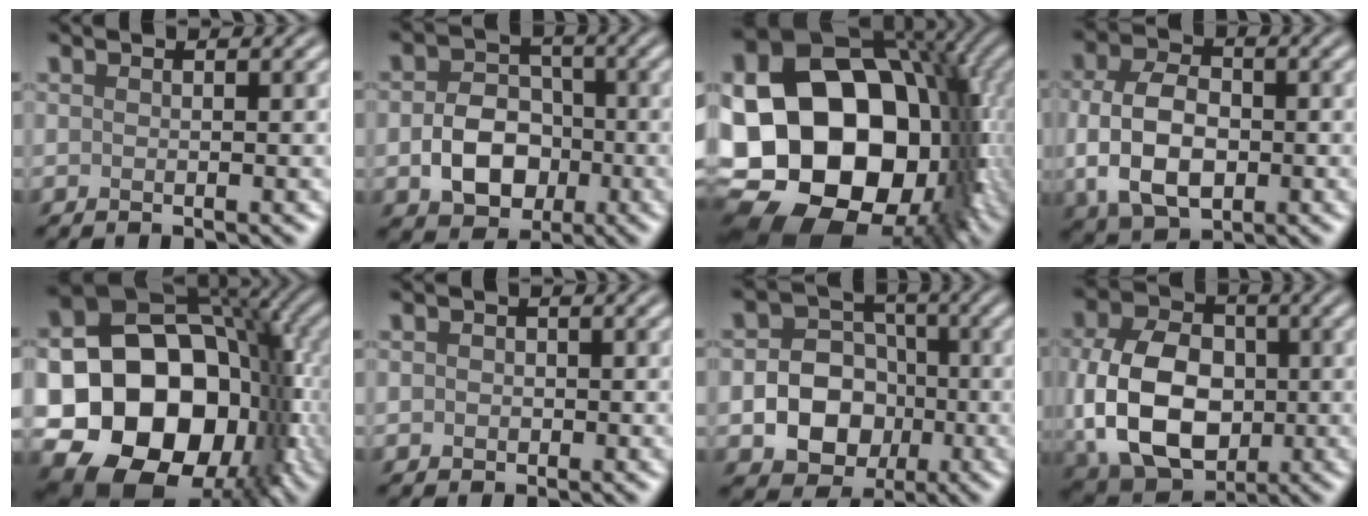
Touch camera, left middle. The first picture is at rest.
{"total": 5.7, "force": [-1.5, 4.4, 3.3], "torque": [-0.054, -0.003, -0.023]}
{"total": 23.1, "force": [-2.1, 17.2, 15.2], "torque": [-0.275, -0.030, -0.032]}
{"total": 7.2, "force": [-0.9, 4.8, 5.4], "torque": [-0.114, -0.005, -0.019]}
{"total": 20.1, "force": [-4.8, 15.4, 12.1], "torque": [-0.171, -0.025, -0.089]}
{"total": 1.2, "force": [0.0, 1.1, 0.4], "torque": [0.001, -0.005, -0.003]}
{"total": 7.8, "force": [-1.8, 6.6, 3.9], "torque": [-0.038, -0.008, -0.044]}
{"total": 11.5, "force": [-0.9, 8.2, 7.9], "torque": [-0.169, -0.009, -0.019]}